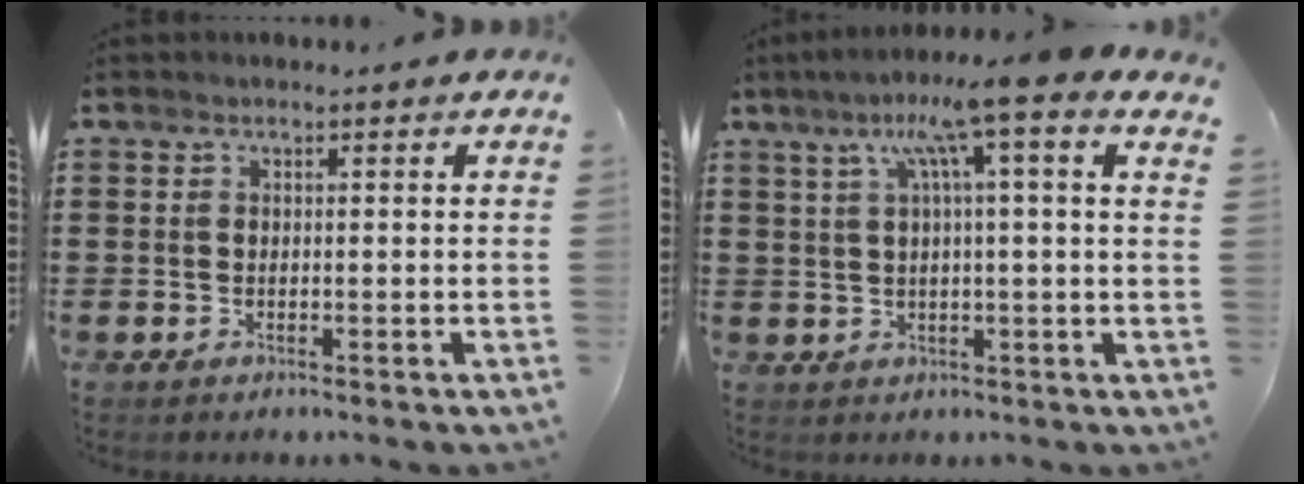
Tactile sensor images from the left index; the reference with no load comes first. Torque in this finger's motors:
{"motor_torque": [1.05, -1.09, 0.78, 0.21]}